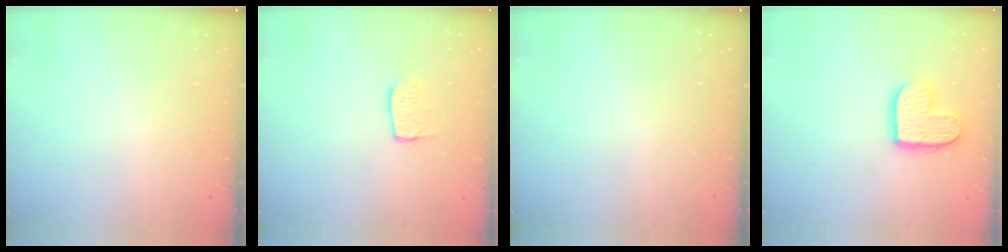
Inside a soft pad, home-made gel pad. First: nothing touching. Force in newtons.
{"total": 5.5, "press": 5.5, "slide": 0.3}
{"total": 0.0}
{"total": 12.6, "press": 12.6, "slide": 0.9}